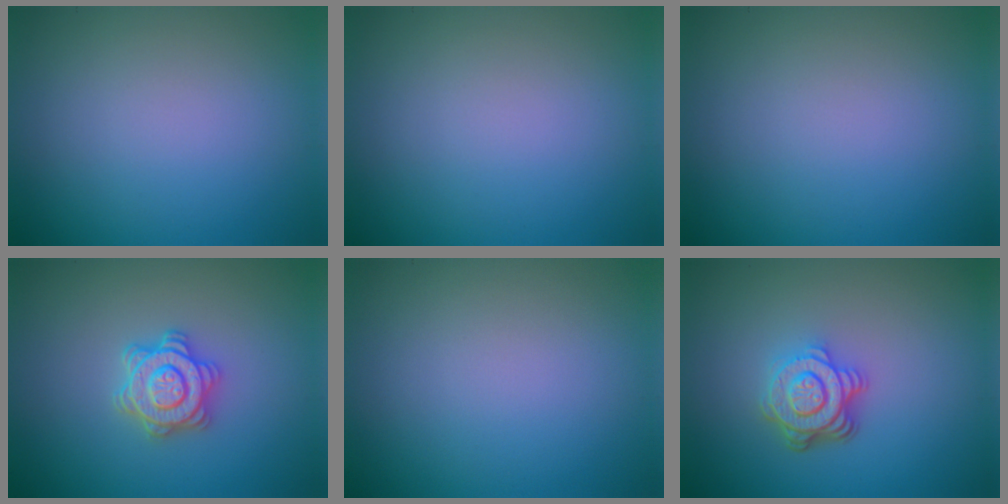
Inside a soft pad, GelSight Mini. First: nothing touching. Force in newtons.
{"total": 0.0}
{"total": 0.0}
{"total": 3.6, "press": 3.3, "slide": 1.4}
{"total": 0.0}
{"total": 4.6, "press": 3.3, "slide": 3.1}